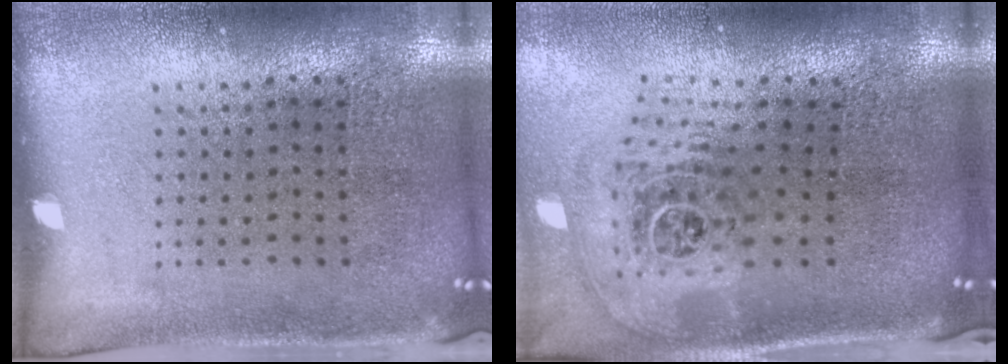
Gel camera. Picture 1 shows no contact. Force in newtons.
{"total": 2.6, "press": 1.8, "slide": 1.9}